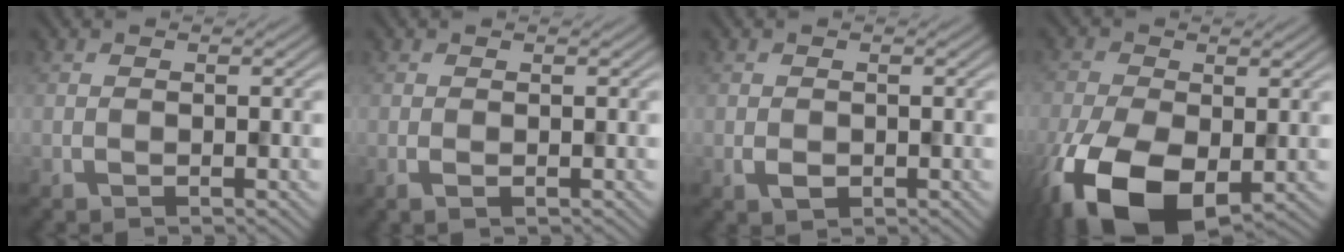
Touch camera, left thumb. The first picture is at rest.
{"total": 1.1, "force": [-0.2, 0.3, 1.0], "torque": [-0.021, -0.003, -0.002]}
{"total": 1.7, "force": [-0.5, 1.2, 1.0], "torque": [-0.023, -0.005, -0.008]}
{"total": 13.5, "force": [-5.9, 7.1, 9.8], "torque": [-0.209, -0.044, -0.092]}